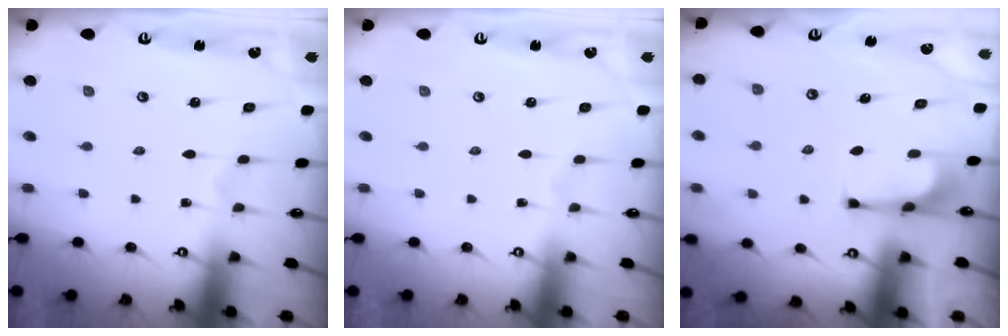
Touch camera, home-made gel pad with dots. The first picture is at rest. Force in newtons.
{"total": 0.0}
{"total": 2.1, "press": 1.9, "slide": 0.8}